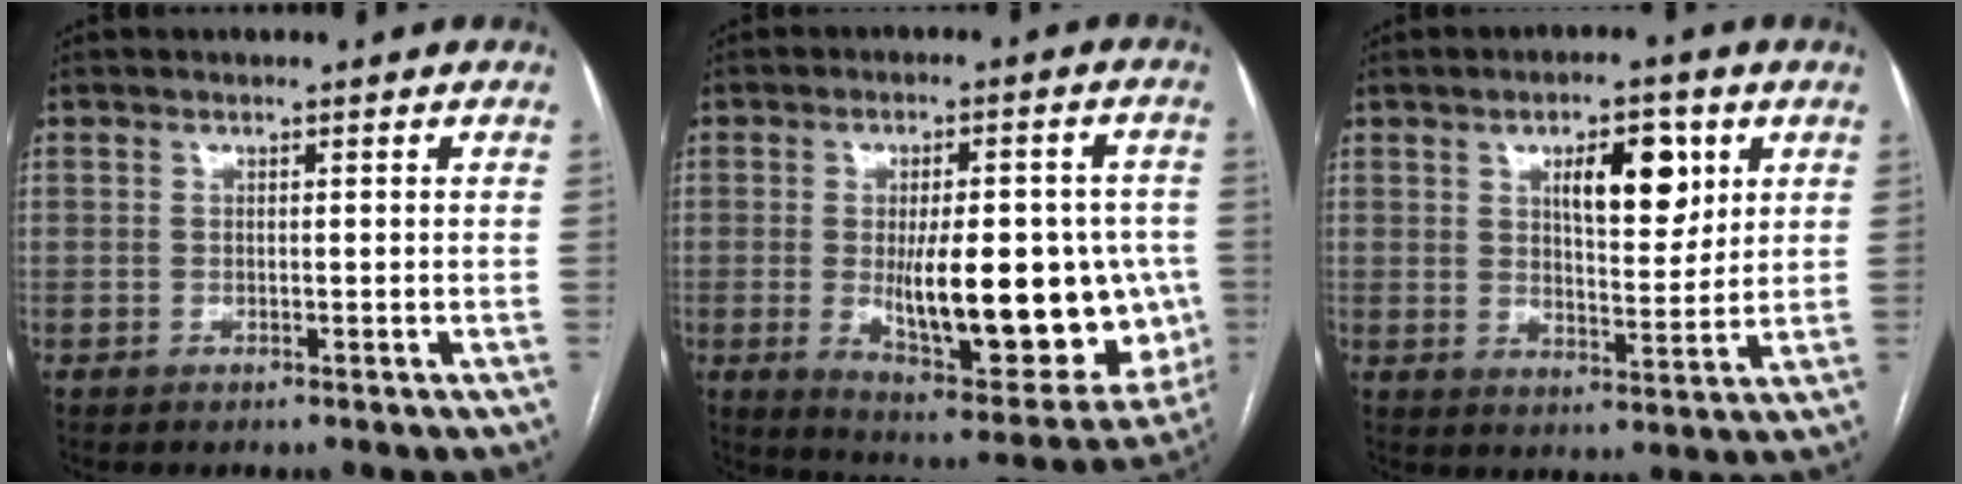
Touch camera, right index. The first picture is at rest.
{"total": 21.7, "force": [-2.5, 7.5, 20.2], "torque": [-0.241, 0.000, -0.007]}
{"total": 9.1, "force": [3.7, 3.4, 7.6], "torque": [-0.115, 0.003, 0.060]}